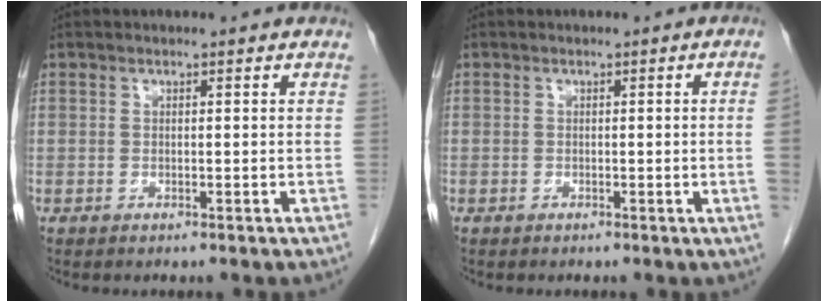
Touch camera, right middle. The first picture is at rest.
{"total": 1.9, "force": [-0.2, -0.7, 1.7], "torque": [-0.016, 0.000, -0.002]}